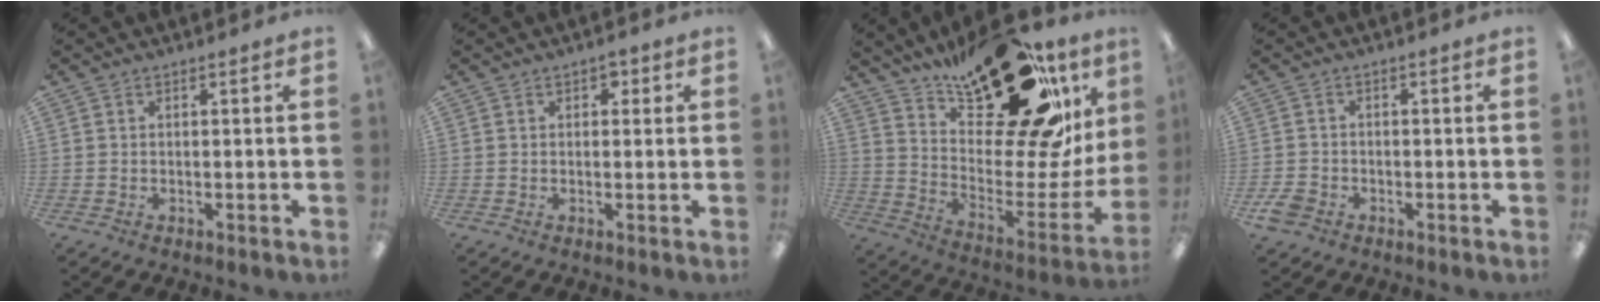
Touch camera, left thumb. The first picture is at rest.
{"total": 1.5, "force": [0.6, 1.1, 0.8], "torque": [0.000, -0.003, 0.007]}
{"total": 27.2, "force": [18.6, 10.1, 17.2], "torque": [-0.229, -0.130, 0.311]}
{"total": 3.8, "force": [-2.5, 2.6, 1.2], "torque": [-0.028, 0.007, -0.048]}